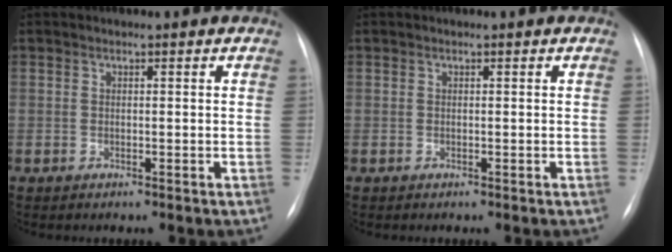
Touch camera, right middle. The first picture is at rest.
{"total": 0.0}